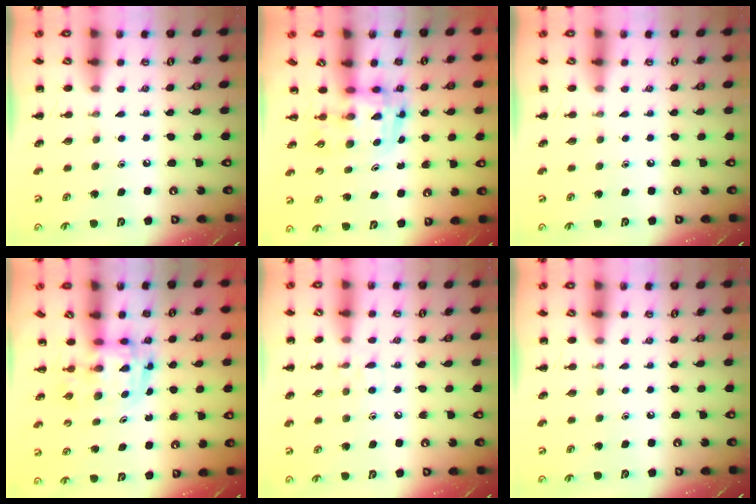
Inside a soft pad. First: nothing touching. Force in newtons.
{"total": 3.6, "press": 3.5, "slide": 0.6}
{"total": 0.0}
{"total": 3.0, "press": 3.0, "slide": 0.5}
{"total": 5.4, "press": 5.0, "slide": 2.0}
{"total": 0.0}